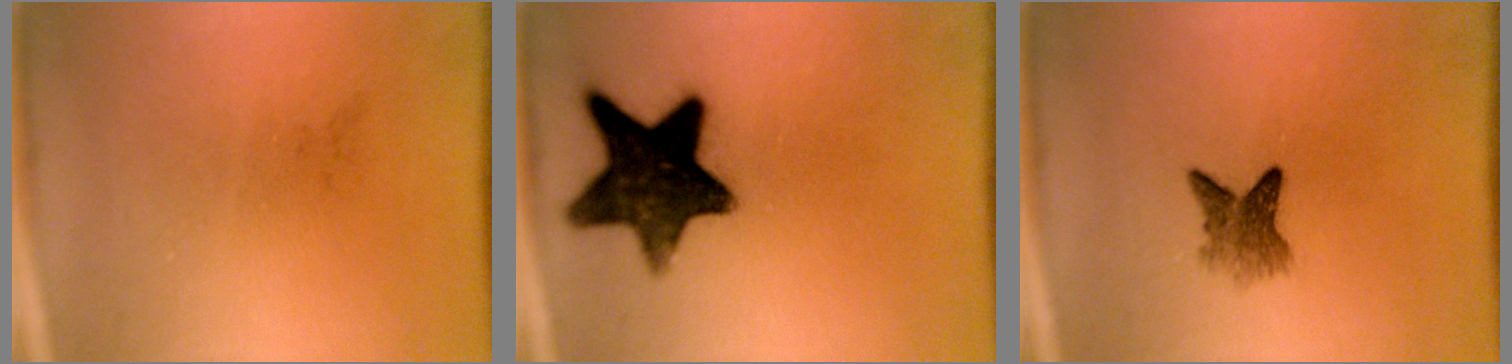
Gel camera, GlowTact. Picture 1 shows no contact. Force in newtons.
{"total": 14.1}
{"total": 3.4}